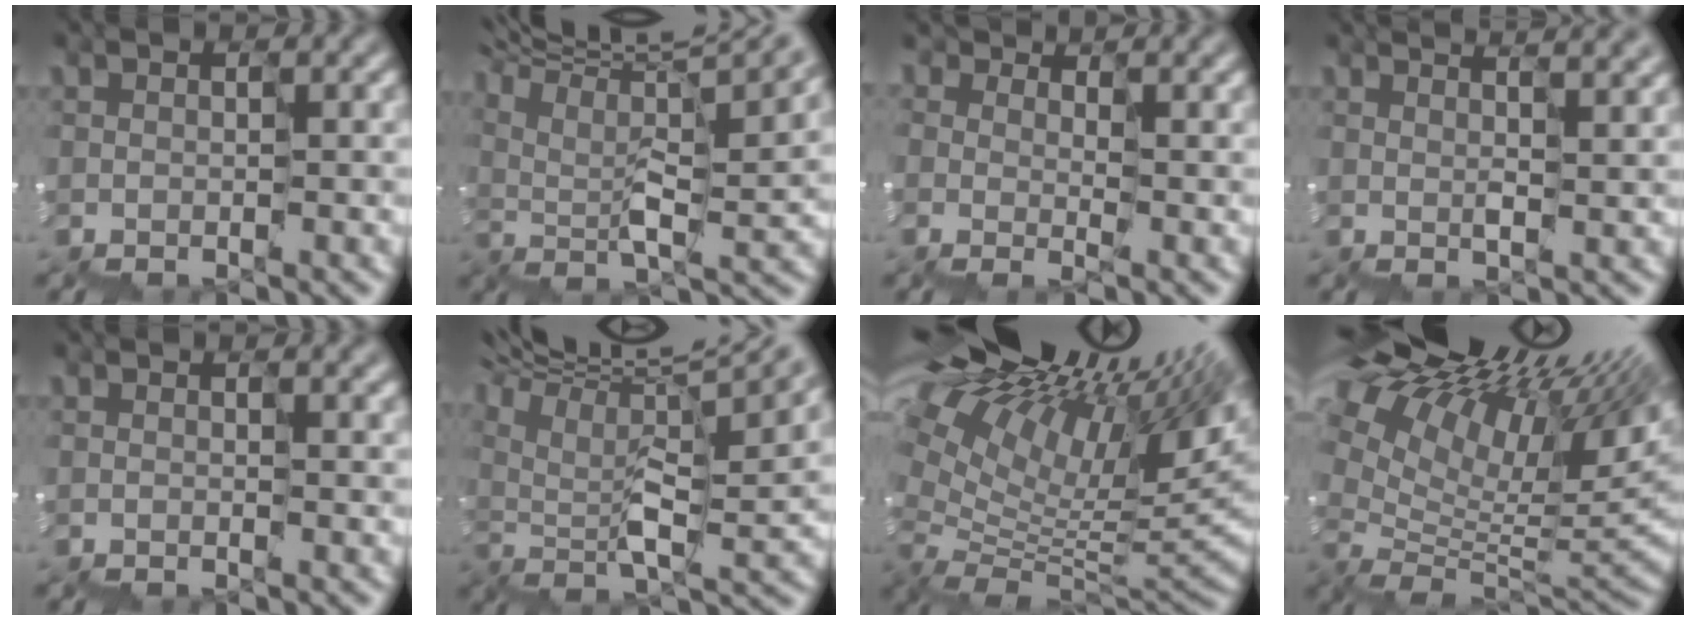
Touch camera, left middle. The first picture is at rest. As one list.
[{"total": 11.5, "force": [9.0, 2.4, 6.8], "torque": [-0.133, 0.021, 0.137]}, {"total": 1.2, "force": [1.2, 0.3, -0.2], "torque": [0.010, 0.003, 0.022]}, {"total": 7.2, "force": [4.8, 3.0, 4.5], "torque": [-0.049, 0.057, 0.050]}, {"total": 0.7, "force": [0.4, 0.1, 0.6], "torque": [0.001, 0.004, 0.000]}, {"total": 13.0, "force": [9.6, 2.8, 8.3], "torque": [-0.171, 0.025, 0.144]}, {"total": 15.3, "force": [9.2, 5.3, 11.0], "torque": [-0.165, 0.051, 0.172]}, {"total": 13.9, "force": [9.9, 5.0, 8.5], "torque": [-0.169, 0.044, 0.185]}]